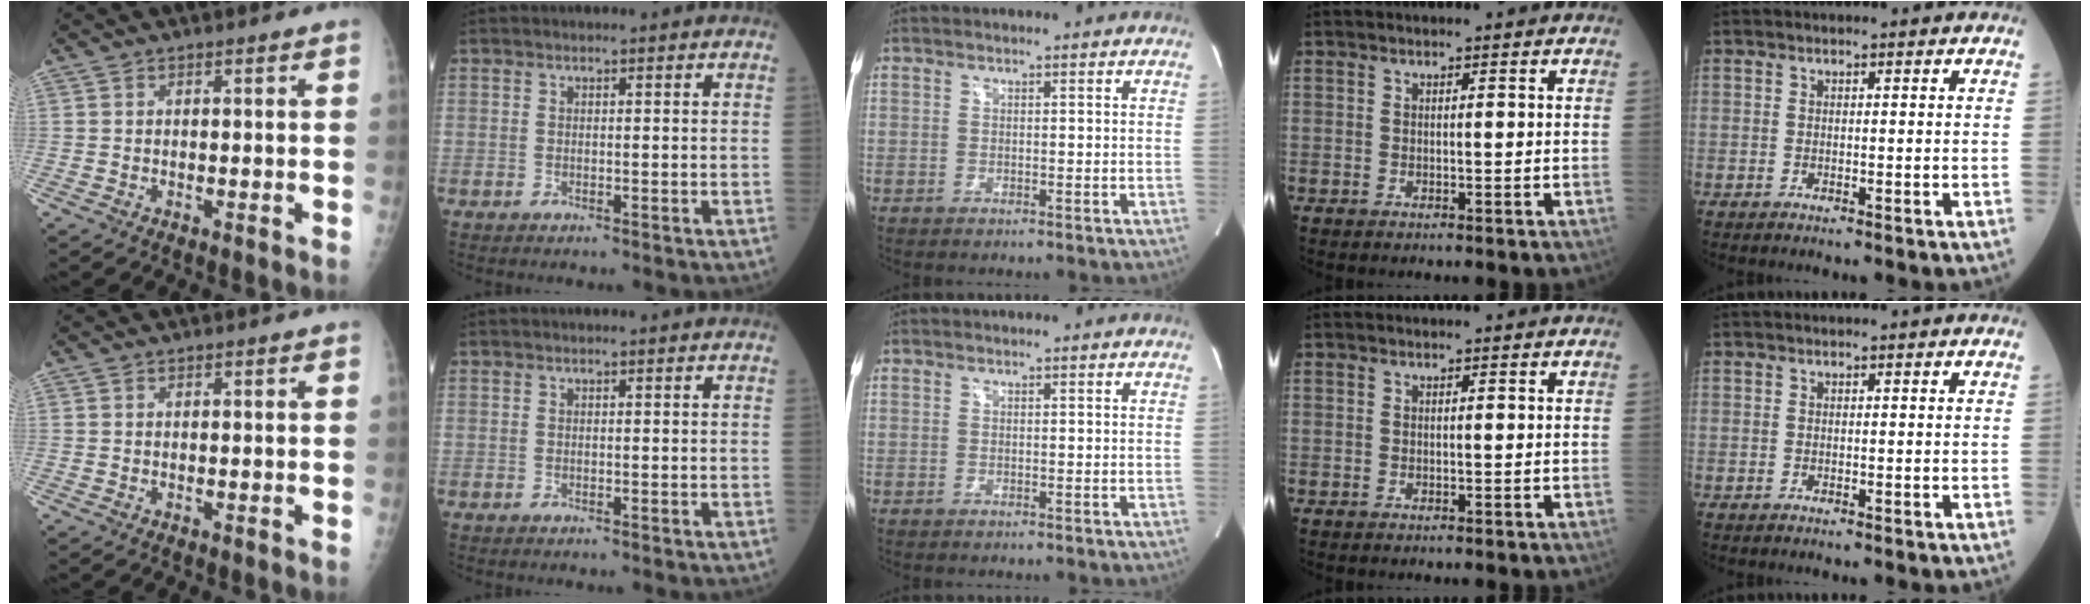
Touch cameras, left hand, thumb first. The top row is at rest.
{}